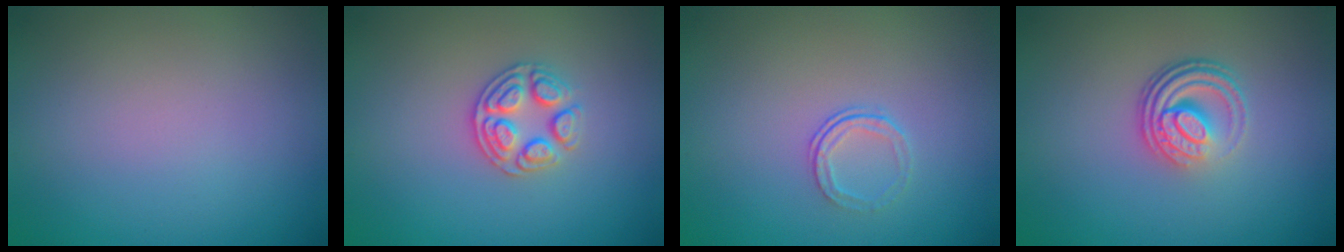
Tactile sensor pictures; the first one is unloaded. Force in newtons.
{"total": 2.9, "press": 2.7, "slide": 1.0}
{"total": 1.3, "press": 0.9, "slide": 0.9}
{"total": 4.1, "press": 2.7, "slide": 3.1}